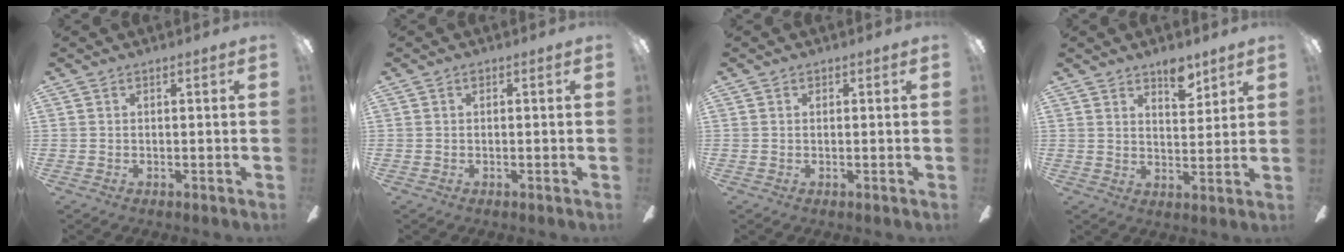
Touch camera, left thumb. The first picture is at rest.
{"total": 0.6, "force": [0.3, 0.3, 0.4], "torque": [-0.008, 0.004, 0.005]}
{"total": 0.6, "force": [0.3, 0.5, 0.2], "torque": [0.003, -0.003, 0.004]}
{"total": 6.3, "force": [5.0, 2.6, 2.9], "torque": [-0.020, -0.034, 0.083]}